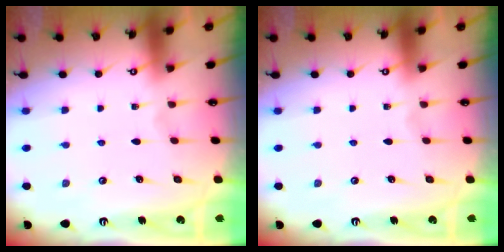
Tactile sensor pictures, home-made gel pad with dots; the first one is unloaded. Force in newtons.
{"total": 0.0}